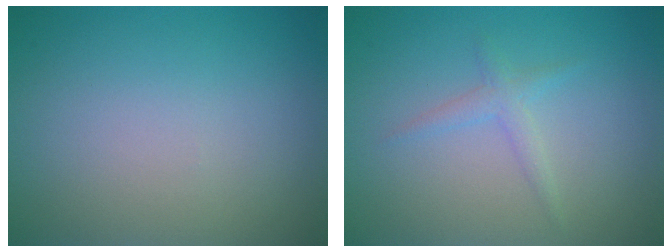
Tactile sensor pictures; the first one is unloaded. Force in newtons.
{"total": 1.4, "press": 1.4, "slide": 0.0}